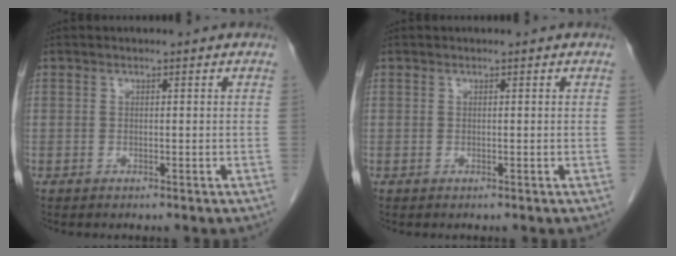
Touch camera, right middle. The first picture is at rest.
{"total": 0.0}